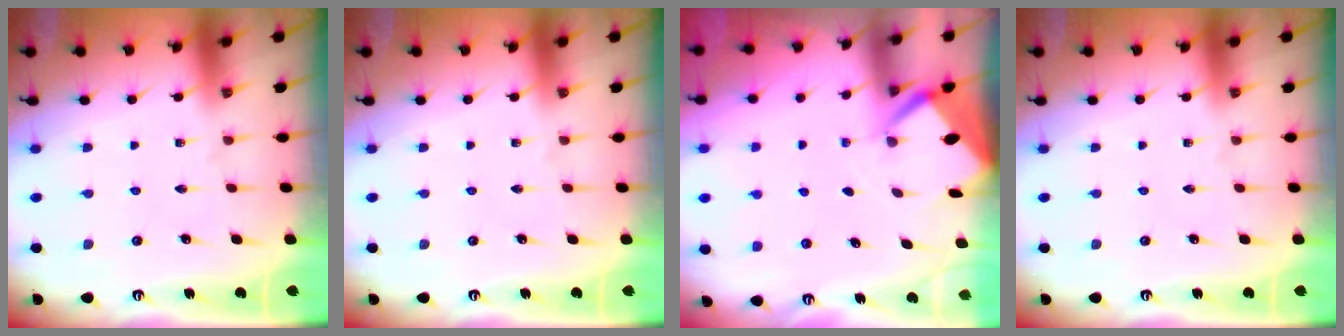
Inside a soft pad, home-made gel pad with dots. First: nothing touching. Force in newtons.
{"total": 0.0}
{"total": 2.9, "press": 2.9, "slide": 0.3}
{"total": 0.0}